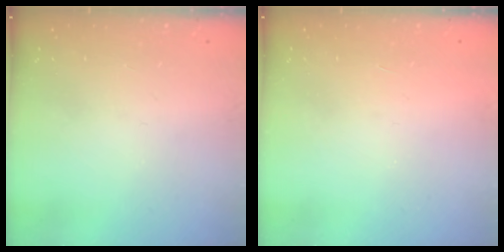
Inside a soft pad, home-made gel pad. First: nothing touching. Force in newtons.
{"total": 1.5, "press": 1.5, "slide": 0.1}